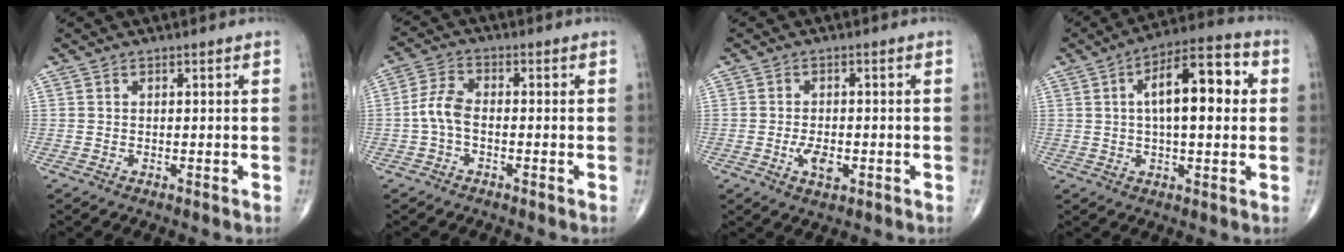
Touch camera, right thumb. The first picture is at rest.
{"total": 5.0, "force": [-1.1, 2.8, 4.1], "torque": [-0.088, 0.018, -0.031]}
{"total": 4.1, "force": [-1.3, 2.2, 3.2], "torque": [-0.053, 0.000, -0.020]}
{"total": 14.5, "force": [2.6, 5.8, 13.0], "torque": [-0.185, 0.022, 0.033]}